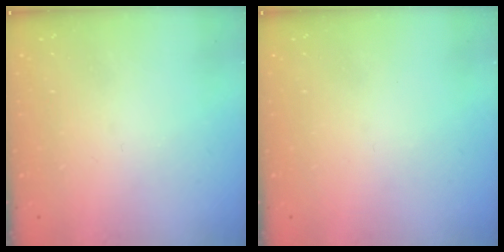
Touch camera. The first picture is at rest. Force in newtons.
{"total": 0.0}